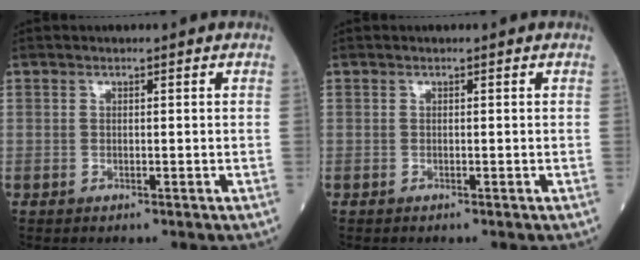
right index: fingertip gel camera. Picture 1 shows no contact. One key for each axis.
{"total": 0.0}